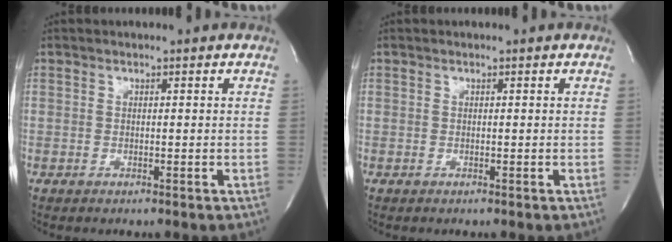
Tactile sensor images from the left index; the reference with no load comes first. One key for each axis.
{"total": 0.0}